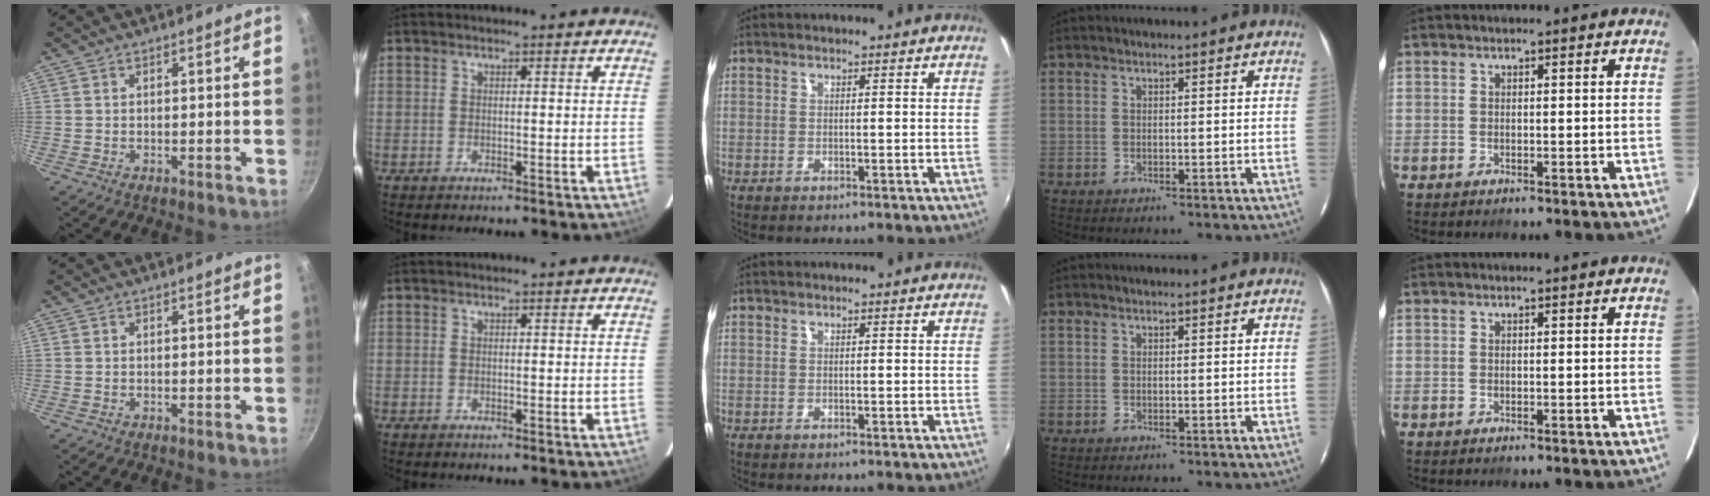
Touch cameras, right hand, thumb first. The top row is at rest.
{}